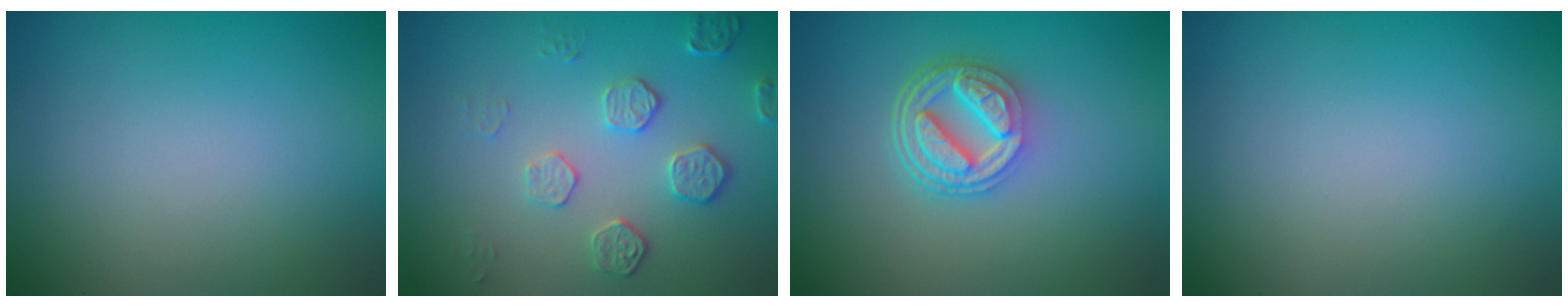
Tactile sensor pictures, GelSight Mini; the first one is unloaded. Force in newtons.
{"total": 2.2, "press": 1.8, "slide": 1.2}
{"total": 5.2, "press": 3.8, "slide": 3.6}
{"total": 0.0}